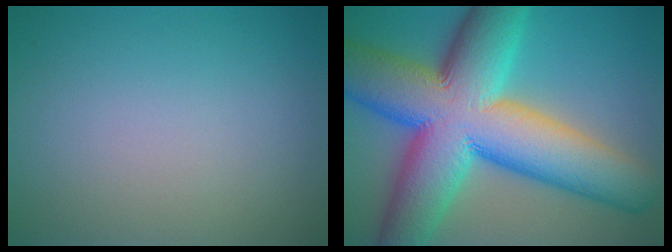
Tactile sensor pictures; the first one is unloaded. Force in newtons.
{"total": 17.4, "press": 17.4, "slide": 0.5}